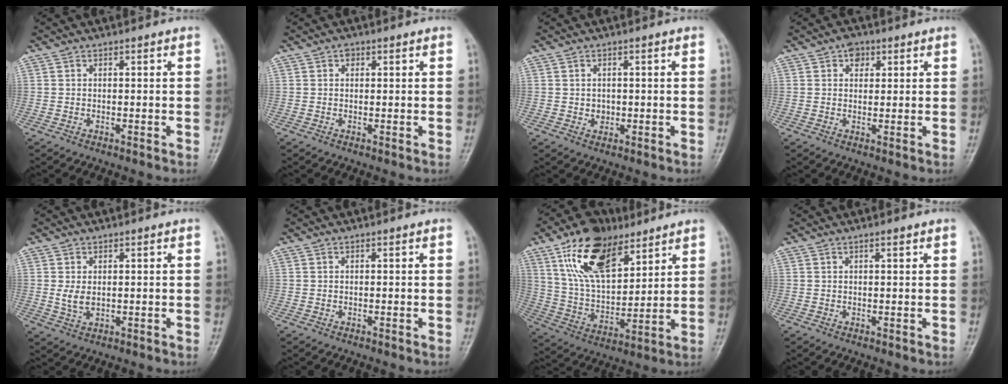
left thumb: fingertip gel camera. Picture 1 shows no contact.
{"total": 1.2, "force": [0.6, 1.0, 0.5], "torque": [0.002, 0.000, 0.005]}
{"total": 1.8, "force": [0.1, 1.6, 0.7], "torque": [-0.003, 0.000, 0.006]}
{"total": 3.2, "force": [1.6, 2.4, 1.5], "torque": [-0.004, -0.003, 0.020]}
{"total": 3.2, "force": [0.5, 2.0, 2.4], "torque": [-0.043, -0.005, 0.016]}
{"total": 0.0}
{"total": 18.0, "force": [10.3, 9.1, 11.6], "torque": [-0.172, -0.036, 0.196]}
{"total": 0.9, "force": [0.7, 0.2, 0.6], "torque": [-0.010, -0.003, 0.011]}